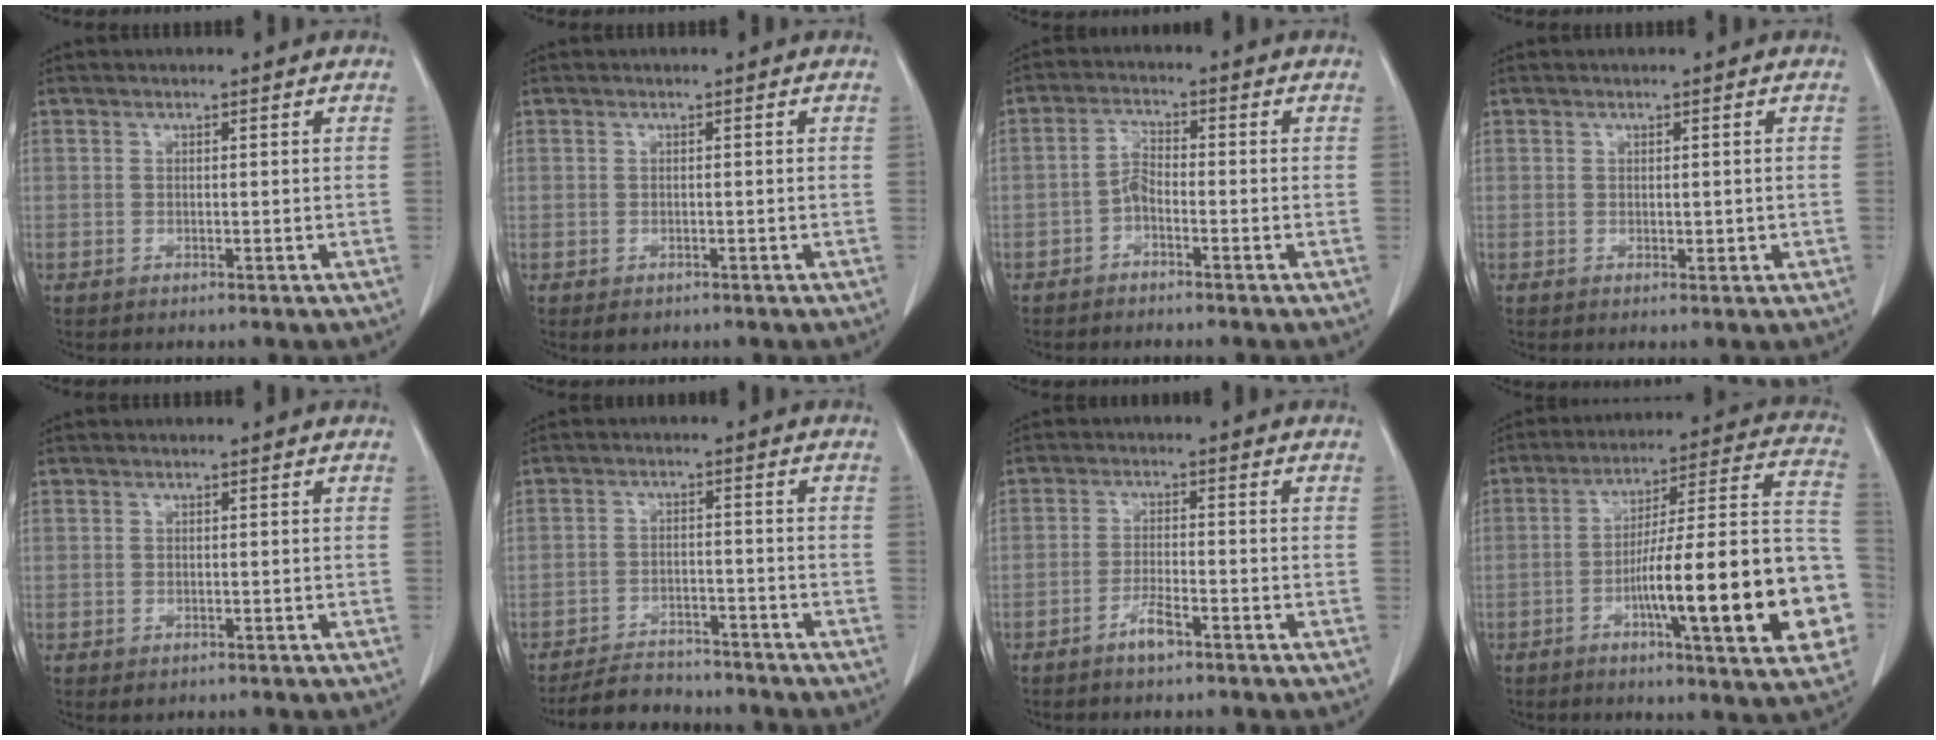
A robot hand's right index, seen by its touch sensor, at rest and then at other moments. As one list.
[{"total": 1.4, "force": [-0.8, 1.1, 0.4], "torque": [-0.007, 0.000, -0.003]}, {"total": 2.7, "force": [-1.4, 1.0, 2.1], "torque": [-0.042, 0.006, -0.032]}, {"total": 1.2, "force": [-0.1, 0.7, 0.9], "torque": [-0.012, -0.002, 0.002]}, {"total": 0.7, "force": [-0.2, 0.7, 0.2], "torque": [-0.005, 0.002, 0.002]}, {"total": 7.2, "force": [-6.6, 2.5, 1.1], "torque": [-0.013, -0.003, -0.105]}, {"total": 3.1, "force": [-2.1, 0.5, 2.3], "torque": [-0.040, 0.001, -0.037]}, {"total": 23.4, "force": [-6.6, 2.9, 22.2], "torque": [-0.250, 0.021, -0.090]}]